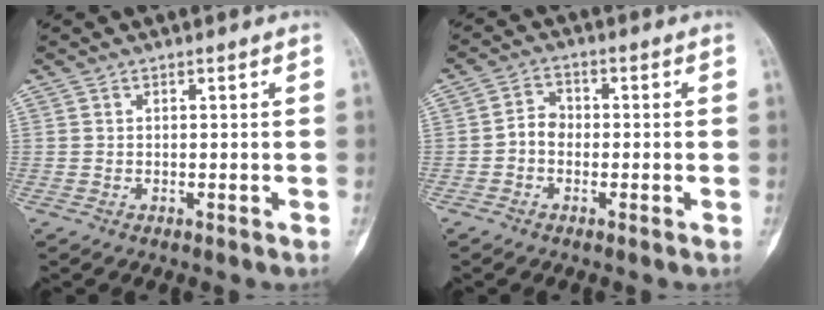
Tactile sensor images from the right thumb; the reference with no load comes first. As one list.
[{"total": 3.4, "force": [-0.9, 2.7, 1.9], "torque": [-0.021, 0.015, -0.026]}]